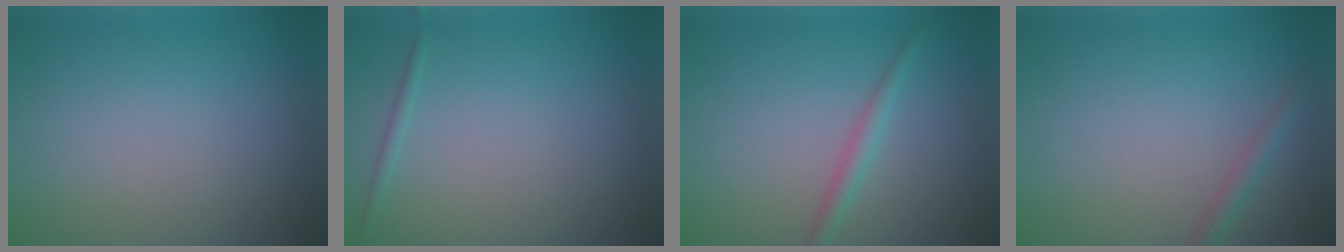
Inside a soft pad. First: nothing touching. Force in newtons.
{"total": 0.6, "press": 0.6, "slide": 0.1}
{"total": 1.6, "press": 1.6, "slide": 0.0}
{"total": 1.4, "press": 1.4, "slide": 0.0}